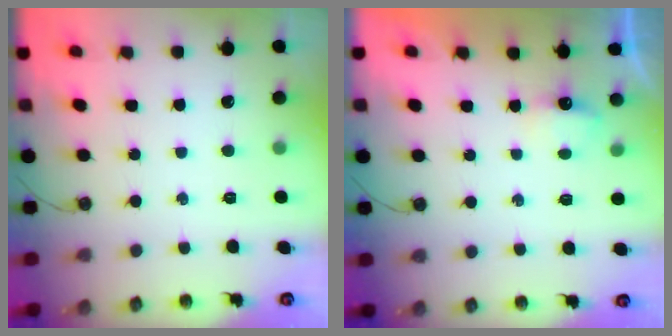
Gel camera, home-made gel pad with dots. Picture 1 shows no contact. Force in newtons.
{"total": 3.6, "press": 3.6, "slide": 0.6}